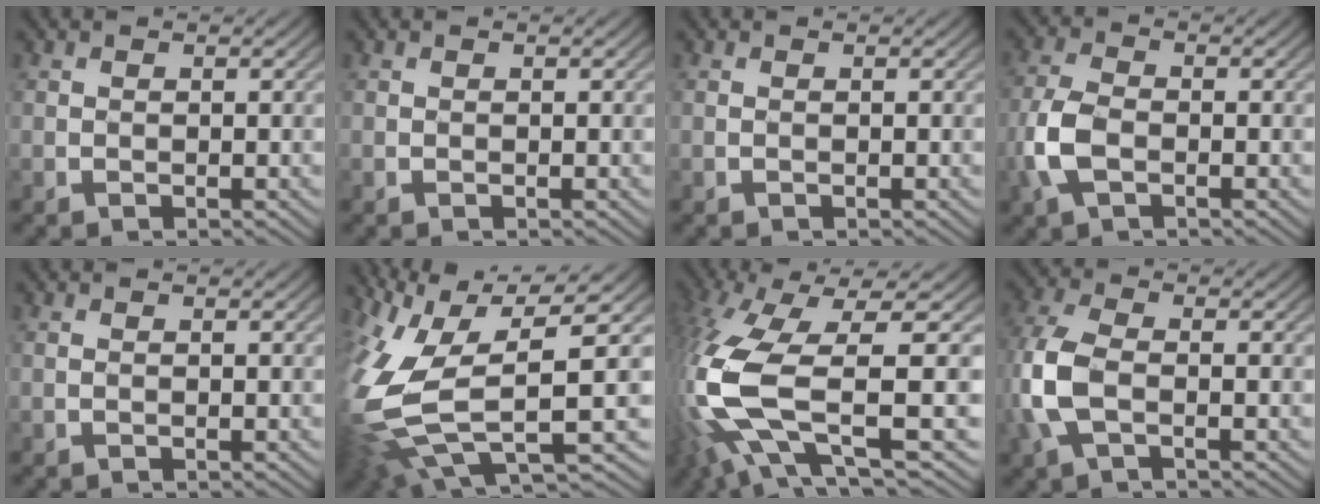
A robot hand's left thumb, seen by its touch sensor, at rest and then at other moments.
{"total": 0.0}
{"total": 0.0}
{"total": 5.4, "force": [-2.5, 3.0, 3.8], "torque": [-0.104, 0.004, -0.055]}
{"total": 0.0}
{"total": 12.9, "force": [-1.0, 6.0, 11.4], "torque": [-0.270, -0.001, -0.012]}
{"total": 13.6, "force": [-4.4, 3.9, 12.3], "torque": [-0.304, -0.013, -0.081]}
{"total": 7.5, "force": [-2.0, 4.2, 5.9], "torque": [-0.175, 0.008, -0.046]}